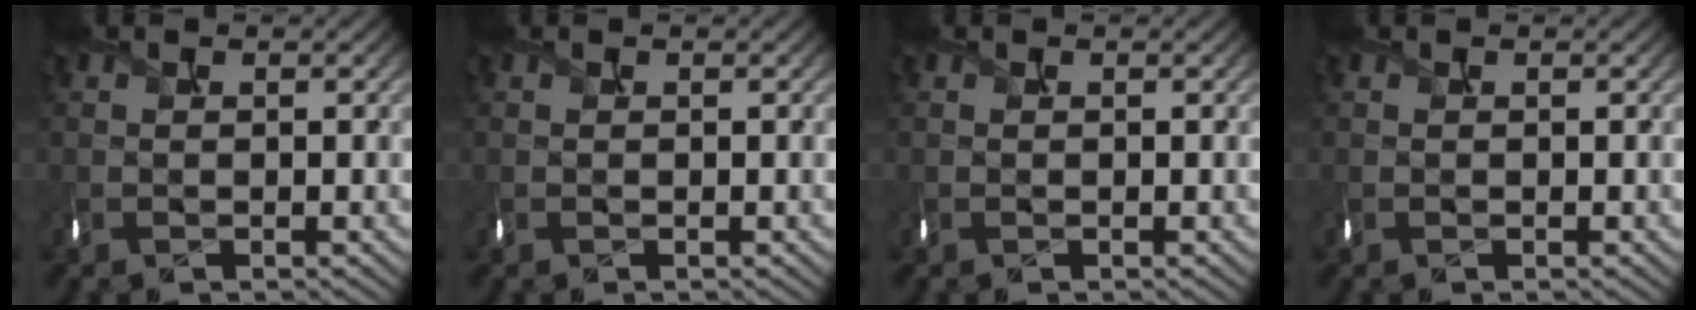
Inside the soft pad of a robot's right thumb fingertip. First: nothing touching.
{"total": 0.0}
{"total": 0.0}
{"total": 0.0}